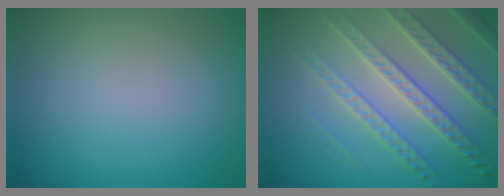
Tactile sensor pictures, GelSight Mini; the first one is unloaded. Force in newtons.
{"total": 6.8, "press": 4.9, "slide": 4.7}